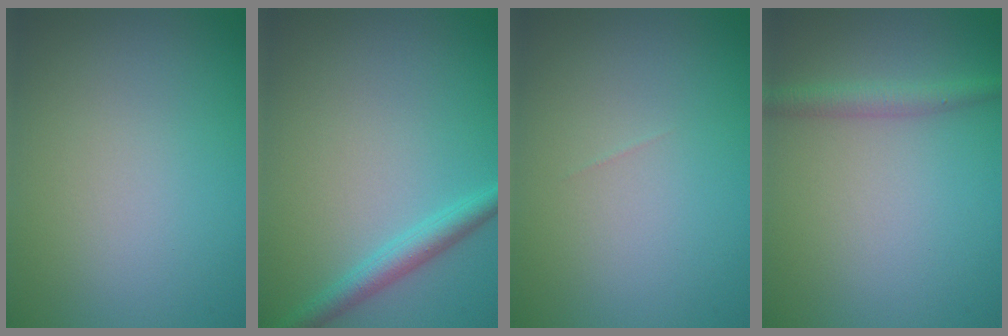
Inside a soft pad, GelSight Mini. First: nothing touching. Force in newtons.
{"total": 2.7, "press": 2.7, "slide": 0.1}
{"total": 0.0}
{"total": 2.0, "press": 2.0, "slide": 0.0}